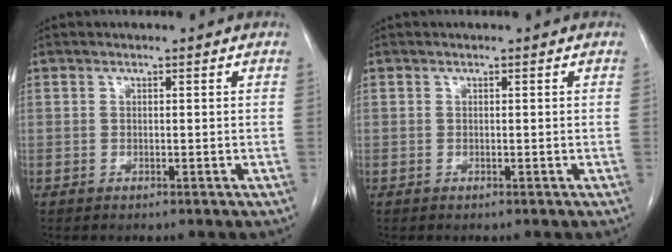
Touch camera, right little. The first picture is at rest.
{"total": 0.0}